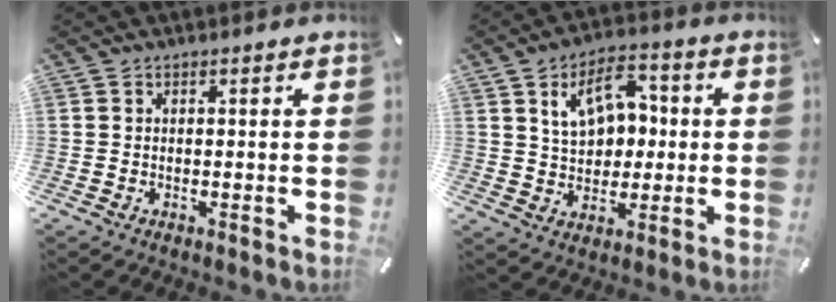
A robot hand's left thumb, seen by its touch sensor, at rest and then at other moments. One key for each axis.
{"total": 11.6, "fx": 3.1, "fy": 8.5, "fz": 7.2, "tx": -0.105, "ty": 0.006, "tz": 0.055}